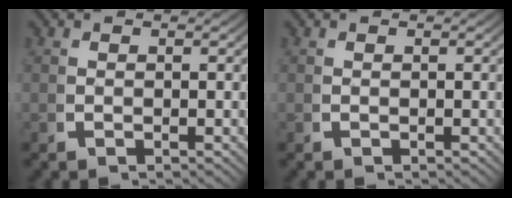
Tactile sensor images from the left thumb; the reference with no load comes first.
{"total": 0.0}